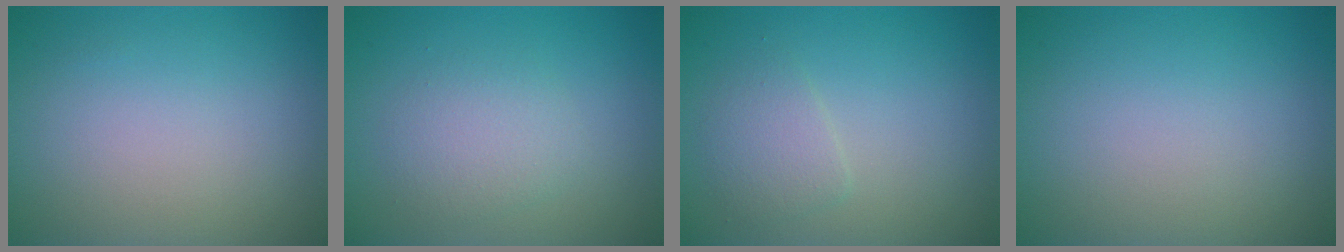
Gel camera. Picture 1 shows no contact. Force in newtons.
{"total": 2.4, "press": 2.4, "slide": 0.0}
{"total": 1.9, "press": 1.9, "slide": 0.0}
{"total": 0.0}